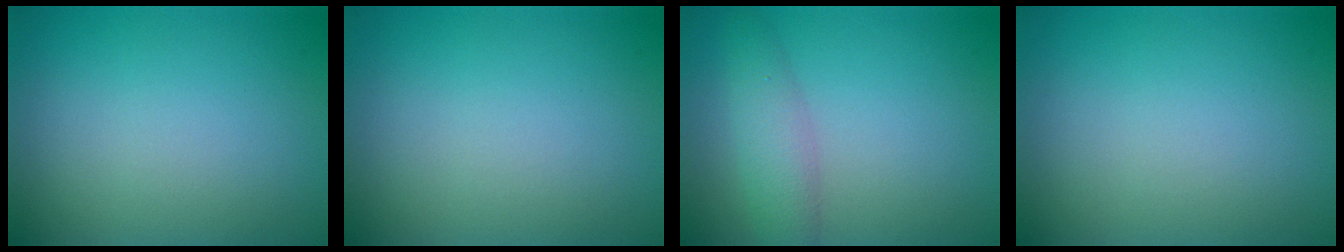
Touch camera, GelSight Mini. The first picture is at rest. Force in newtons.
{"total": 0.0}
{"total": 2.9, "press": 2.9, "slide": 0.1}
{"total": 0.0}